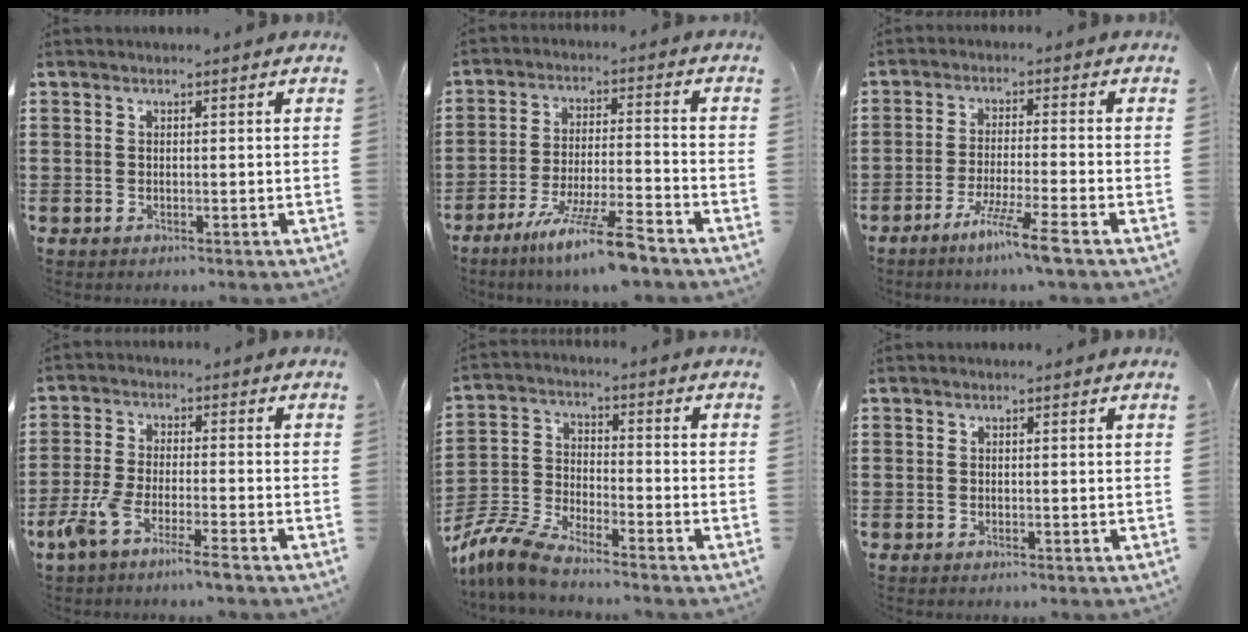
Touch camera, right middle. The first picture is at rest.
{"total": 9.9, "force": [-7.4, 0.4, 6.6], "torque": [-0.125, -0.002, -0.141]}
{"total": 6.5, "force": [-4.7, -0.5, 4.5], "torque": [-0.083, -0.012, -0.086]}
{"total": 5.7, "force": [-4.1, 0.3, 3.9], "torque": [-0.098, -0.016, -0.081]}
{"total": 7.1, "force": [-6.6, 0.9, 2.5], "torque": [-0.076, -0.002, -0.137]}
{"total": 0.0}